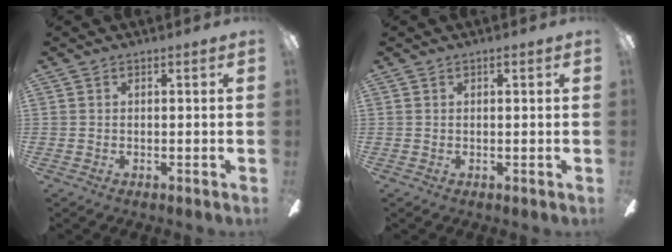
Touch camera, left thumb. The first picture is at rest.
{"total": 0.7, "force": [0.4, 0.3, 0.5], "torque": [-0.011, 0.003, 0.006]}